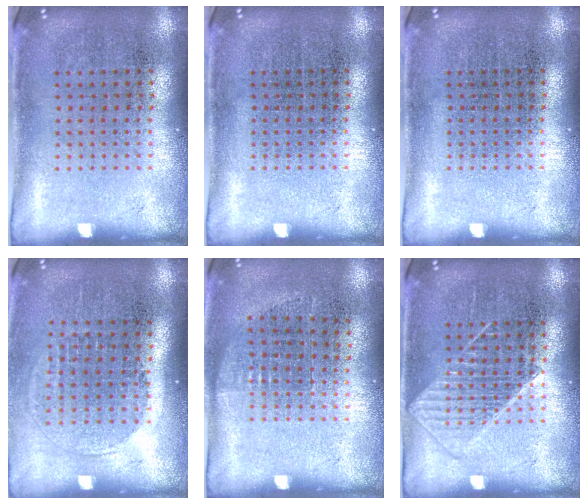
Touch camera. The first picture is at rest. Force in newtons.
{"total": 0.0}
{"total": 0.0}
{"total": 1.3, "press": 1.2, "slide": 0.6}
{"total": 0.7, "press": 0.6, "slide": 0.3}
{"total": 1.7, "press": 1.7, "slide": 0.3}